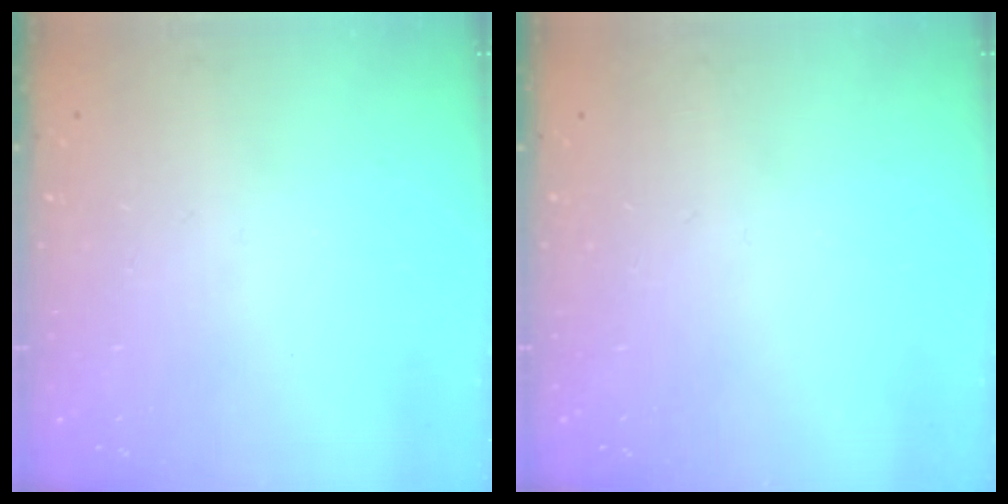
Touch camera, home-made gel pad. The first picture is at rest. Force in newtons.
{"total": 0.0}